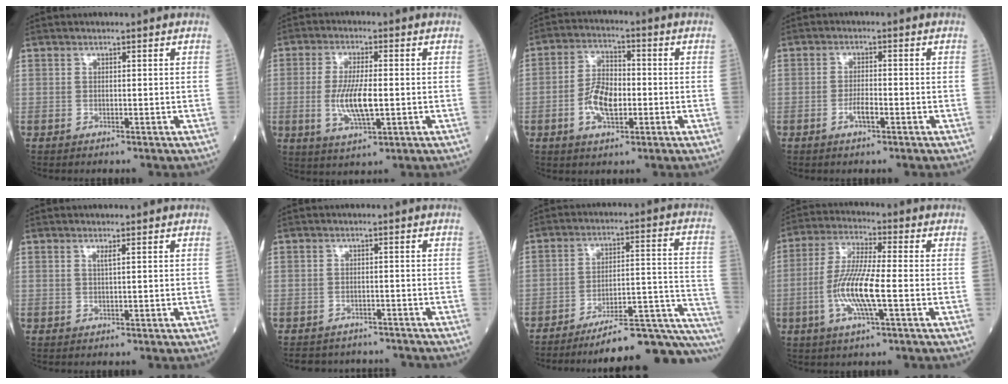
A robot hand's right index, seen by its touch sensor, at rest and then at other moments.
{"total": 7.9, "force": [-1.0, 1.7, 7.6], "torque": [-0.156, -0.008, -0.016]}
{"total": 7.3, "force": [-1.7, 3.4, 6.2], "torque": [-0.128, 0.008, -0.033]}
{"total": 2.5, "force": [-1.2, 0.6, 2.2], "torque": [-0.041, 0.001, -0.022]}
{"total": 0.8, "force": [0.4, -0.2, 0.7], "torque": [-0.019, -0.004, 0.008]}
{"total": 7.4, "force": [-6.7, 2.9, 0.4], "torque": [-0.003, 0.013, -0.081]}
{"total": 21.2, "force": [-18.0, 1.3, 11.1], "torque": [-0.070, 0.035, -0.250]}
{"total": 10.2, "force": [-2.5, 0.8, 9.9], "torque": [-0.202, -0.005, -0.053]}